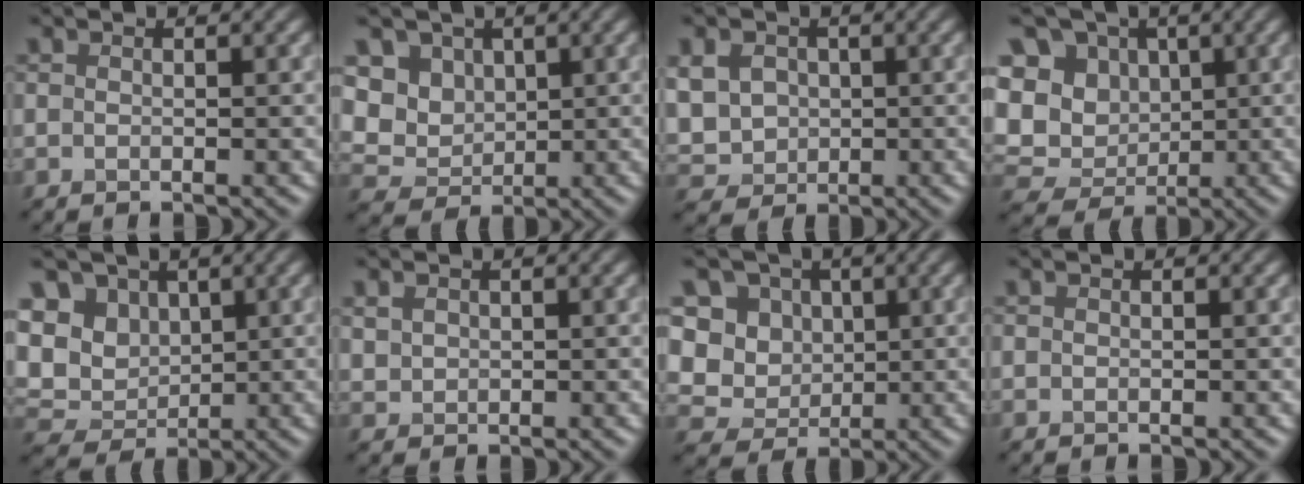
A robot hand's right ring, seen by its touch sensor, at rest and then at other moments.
{"total": 4.4, "force": [2.1, 3.8, 1.0], "torque": [-0.064, 0.003, 0.069]}
{"total": 3.3, "force": [0.3, 3.2, 0.9], "torque": [-0.067, 0.013, 0.033]}
{"total": 11.5, "force": [3.1, 10.1, 4.5], "torque": [-0.158, 0.022, 0.080]}
{"total": 7.6, "force": [3.0, 6.3, 2.9], "torque": [-0.104, 0.023, 0.072]}
{"total": 1.2, "force": [-0.1, -0.4, -1.1], "torque": [-0.007, -0.001, 0.033]}
{"total": 7.7, "force": [3.2, 6.5, 2.6], "torque": [-0.091, 0.013, 0.074]}
{"total": 0.0}